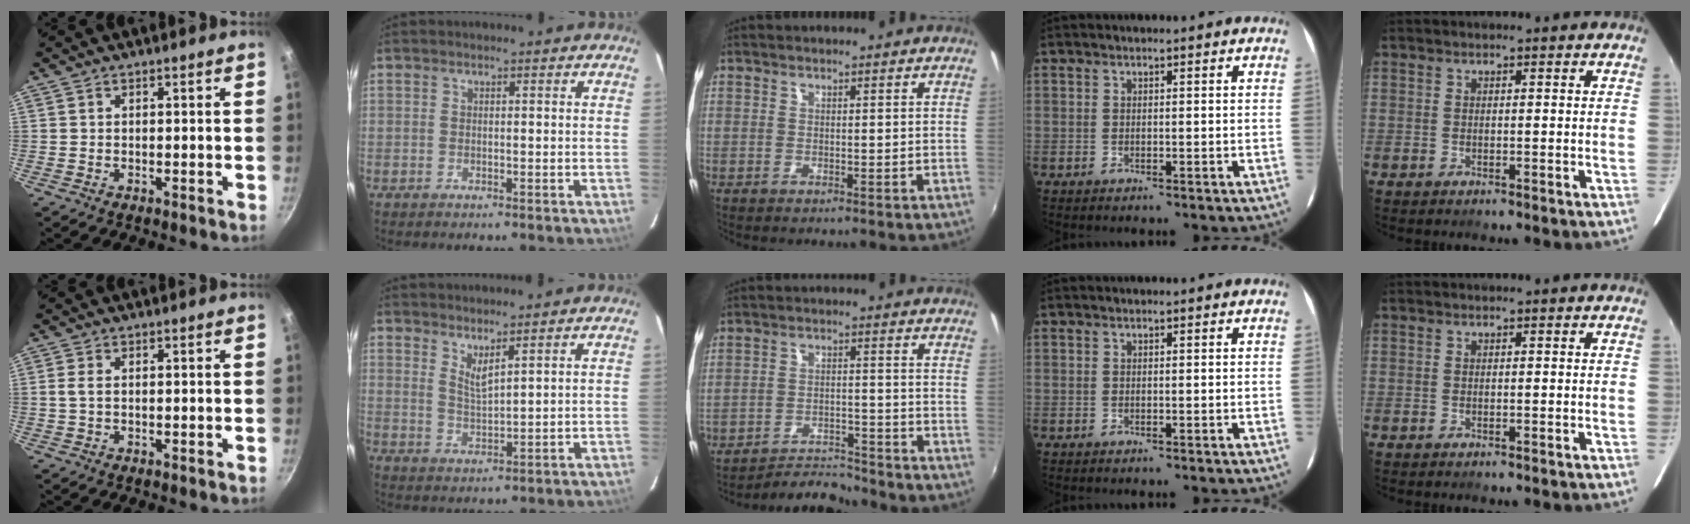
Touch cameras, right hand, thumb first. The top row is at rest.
{"thumb": {"total": 2.0, "force": [0.3, 1.2, 1.7], "torque": [-0.035, 0.001, 0.004]}, "index": {"total": 3.6, "force": [2.9, 0.2, 2.2], "torque": [-0.040, -0.010, 0.050]}, "middle": {"total": 6.9, "force": [-6.9, 0.5, 0.3], "torque": [-0.026, 0.009, -0.114]}}